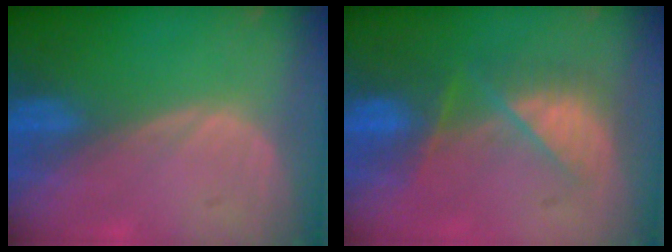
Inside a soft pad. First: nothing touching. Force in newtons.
{"total": 7.1, "press": 7.0, "slide": 1.3}